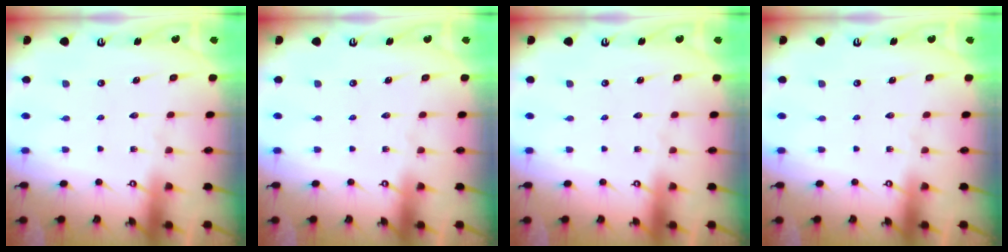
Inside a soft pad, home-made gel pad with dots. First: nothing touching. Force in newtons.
{"total": 0.0}
{"total": 0.0}
{"total": 0.0}